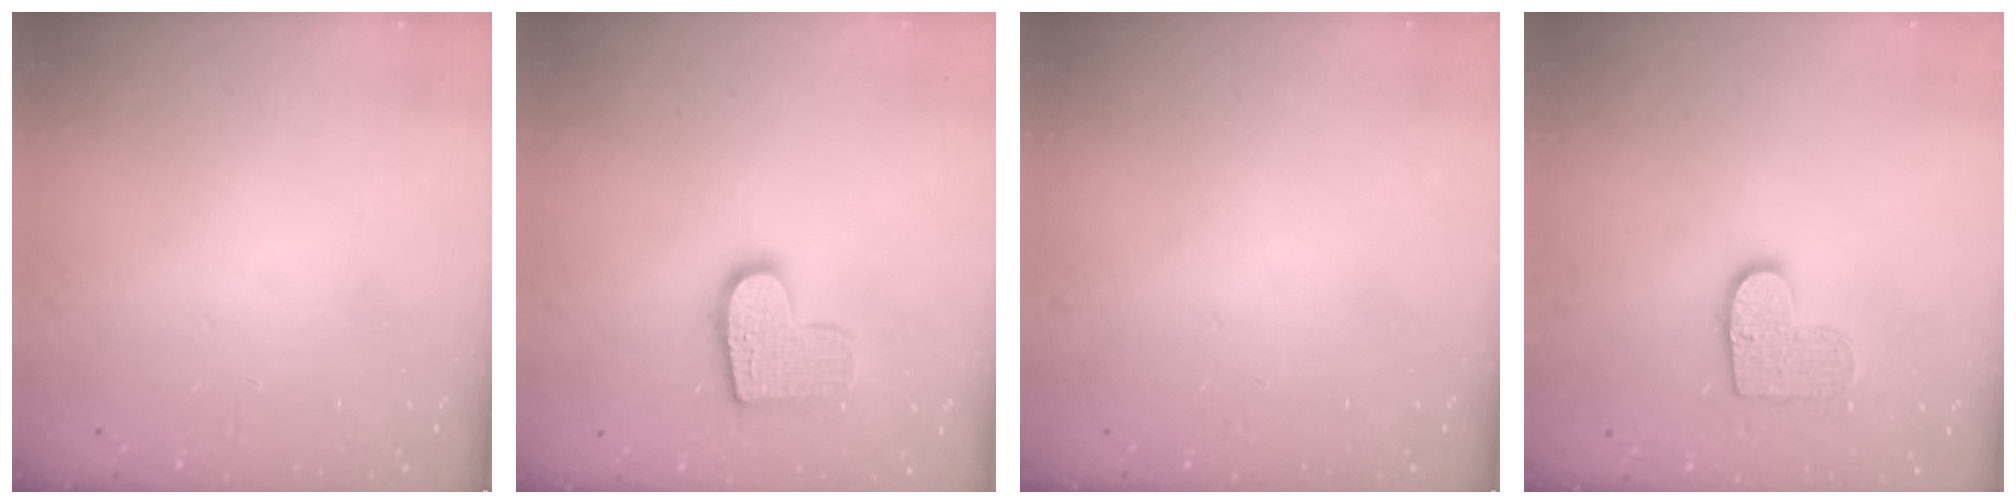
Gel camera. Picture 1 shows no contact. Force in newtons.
{"total": 12.7, "press": 12.6, "slide": 0.8}
{"total": 0.0}
{"total": 10.0, "press": 10.0, "slide": 0.5}